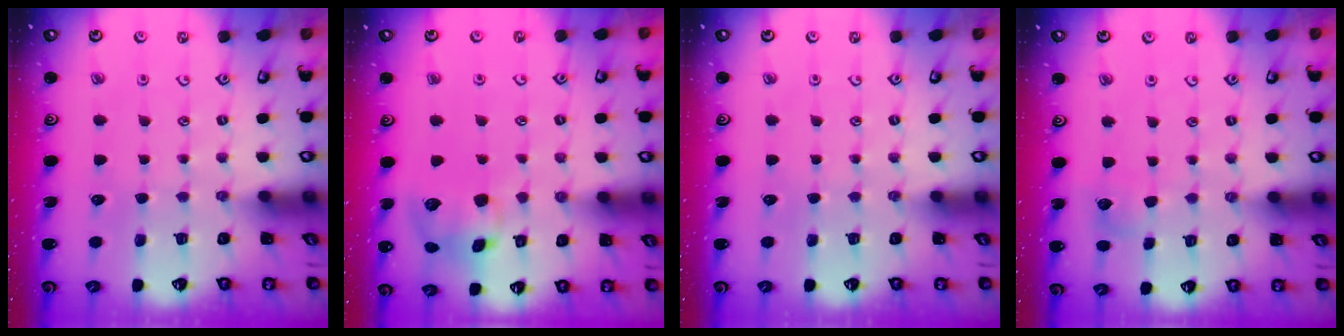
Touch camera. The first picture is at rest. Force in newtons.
{"total": 11.4, "press": 11.2, "slide": 2.1}
{"total": 0.0}
{"total": 5.2, "press": 5.2, "slide": 0.3}